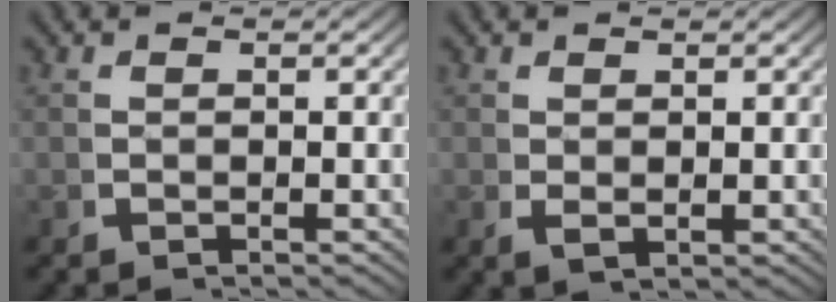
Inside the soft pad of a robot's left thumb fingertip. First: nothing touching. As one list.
[{"total": 1.1, "force": [0.6, 0.4, 0.8], "torque": [-0.021, -0.006, 0.021]}]